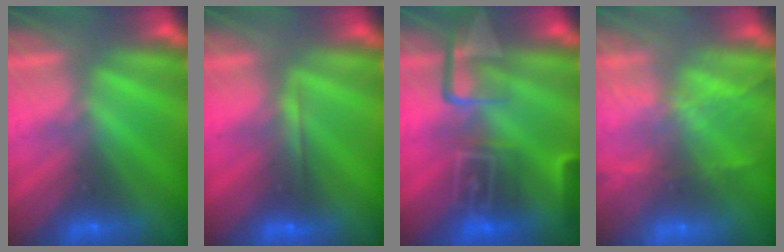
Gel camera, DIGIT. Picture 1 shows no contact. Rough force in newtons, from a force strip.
{"total": 1.8}
{"total": 8.3}
{"total": 5.8}